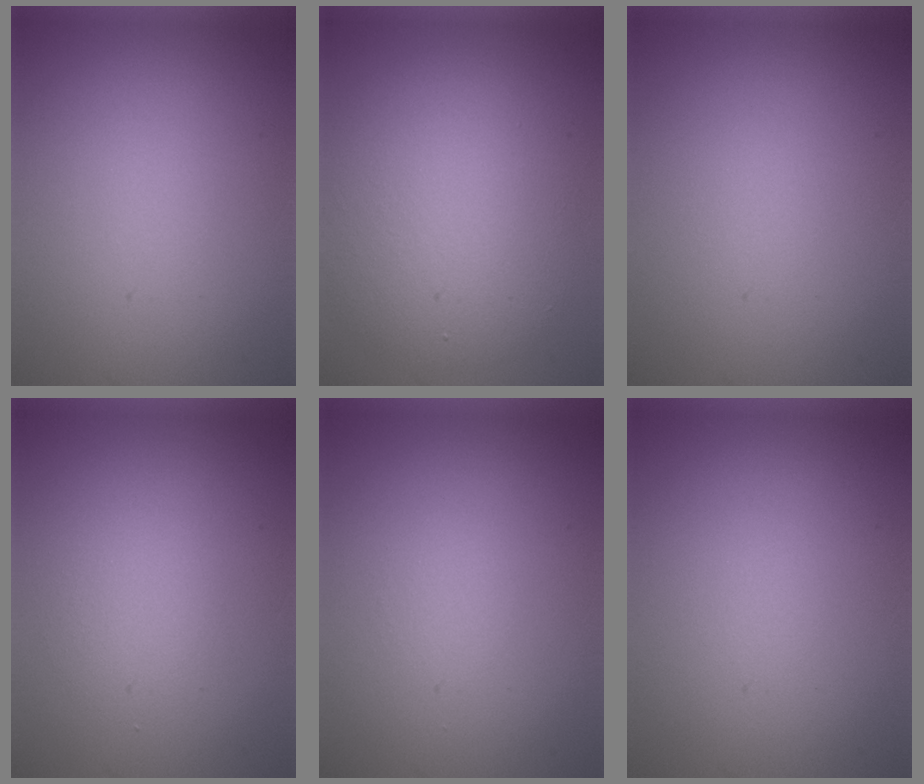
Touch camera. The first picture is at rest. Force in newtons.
{"total": 6.5, "press": 6.5, "slide": 0.4}
{"total": 0.0}
{"total": 1.9, "press": 1.9, "slide": 0.1}
{"total": 0.0}
{"total": 0.0}